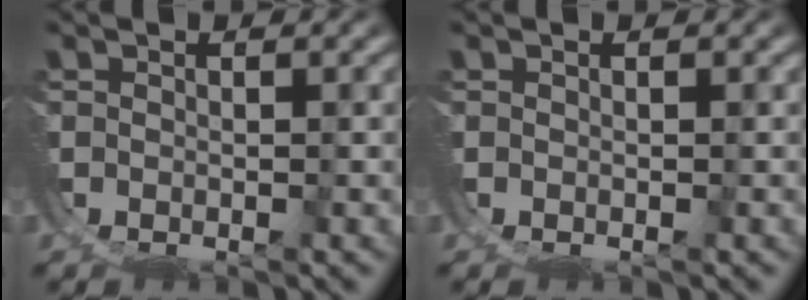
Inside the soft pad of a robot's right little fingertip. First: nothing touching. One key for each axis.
{"total": 0.0}